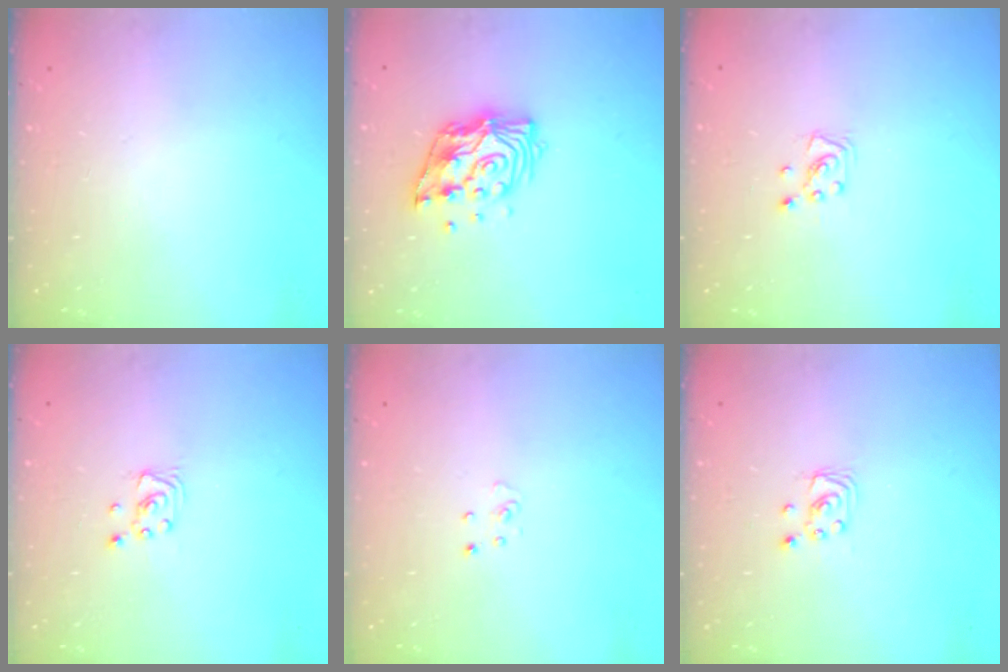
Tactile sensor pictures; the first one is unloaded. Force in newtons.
{"total": 13.0, "press": 12.9, "slide": 1.1}
{"total": 4.3, "press": 4.3, "slide": 0.4}
{"total": 2.3, "press": 2.3, "slide": 0.2}
{"total": 2.5, "press": 2.5, "slide": 0.3}
{"total": 2.2, "press": 2.2, "slide": 0.2}